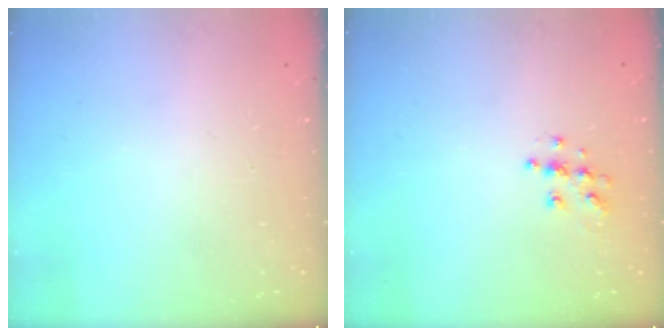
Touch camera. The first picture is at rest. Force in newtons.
{"total": 6.4, "press": 6.4, "slide": 0.2}